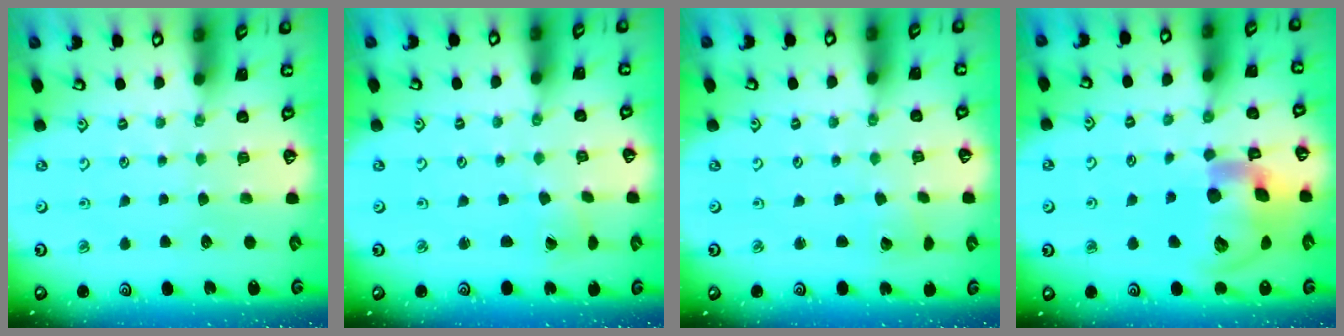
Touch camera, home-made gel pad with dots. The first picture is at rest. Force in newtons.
{"total": 0.6, "press": 0.6, "slide": 0.0}
{"total": 2.3, "press": 2.3, "slide": 0.2}
{"total": 20.7, "press": 20.4, "slide": 3.4}